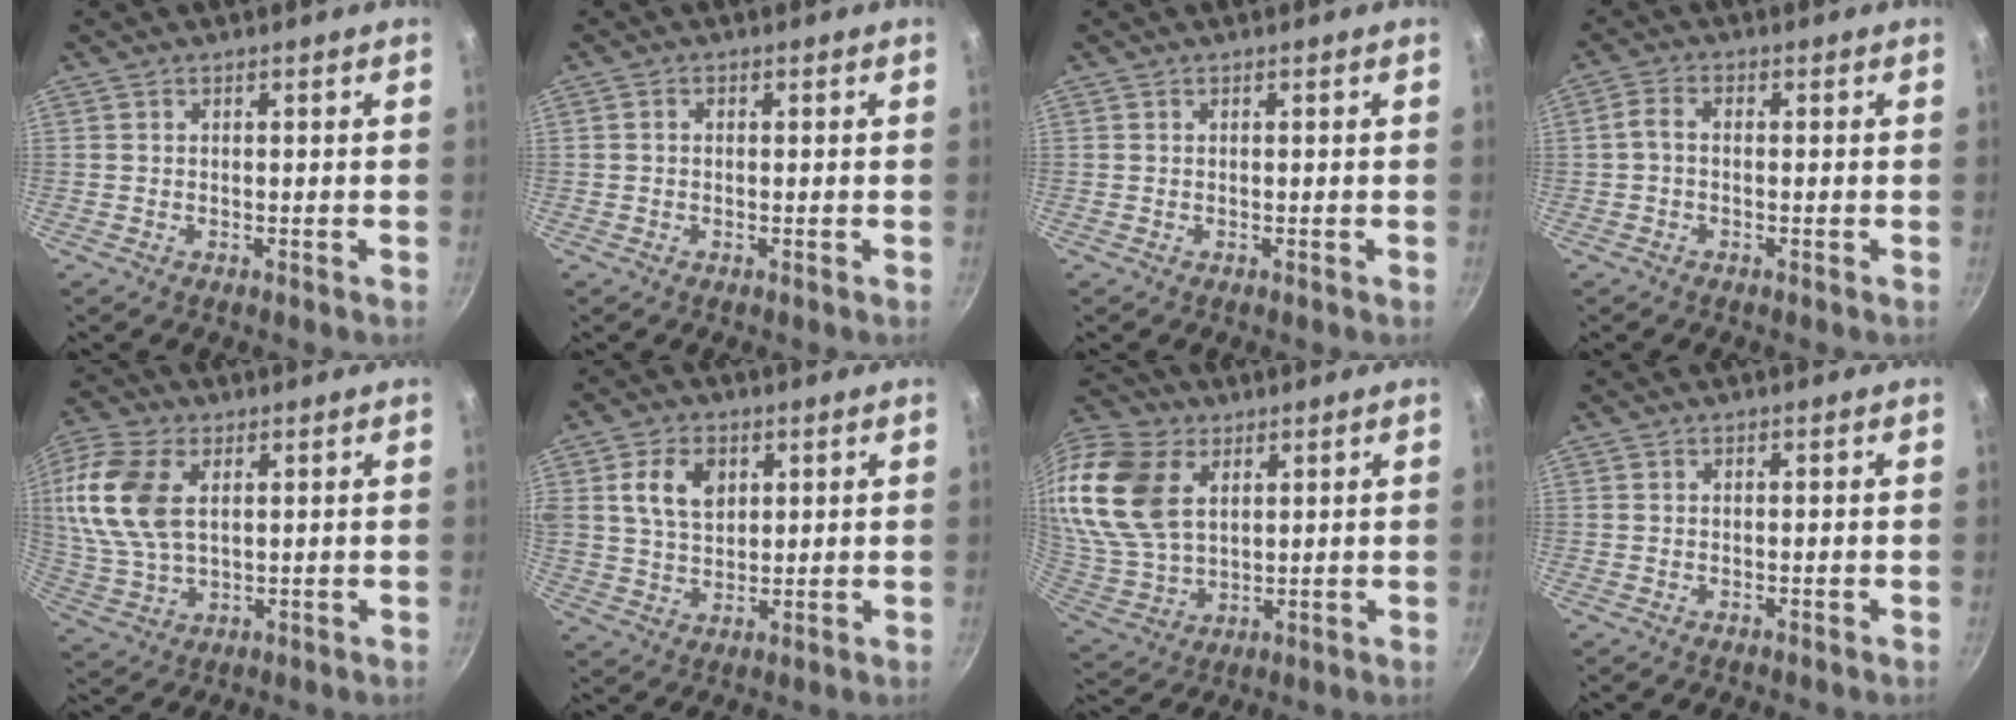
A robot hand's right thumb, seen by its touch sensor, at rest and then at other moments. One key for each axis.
{"total": 0.9, "fx": 0.0, "fy": 0.8, "fz": 0.5, "tx": -0.009, "ty": 0.006, "tz": -0.001}
{"total": 0.0}
{"total": 2.7, "fx": -0.5, "fy": 1.7, "fz": 2.0, "tx": -0.047, "ty": 0.013, "tz": -0.016}
{"total": 16.1, "fx": 4.1, "fy": 9.7, "fz": 12.2, "tx": -0.256, "ty": -0.004, "tz": 0.080}
{"total": 8.9, "fx": 3.1, "fy": 6.2, "fz": 5.7, "tx": -0.089, "ty": -0.009, "tz": 0.056}
{"total": 22.8, "fx": 7.9, "fy": 15.4, "fz": 14.8, "tx": -0.318, "ty": -0.006, "tz": 0.158}
{"total": 0.0}